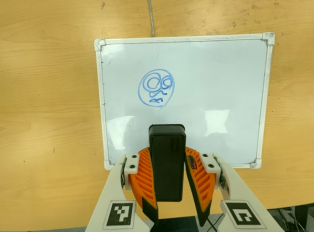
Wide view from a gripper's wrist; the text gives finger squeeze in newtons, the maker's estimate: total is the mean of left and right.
{"total": 9.3, "left": 7.5, "right": 11.1}